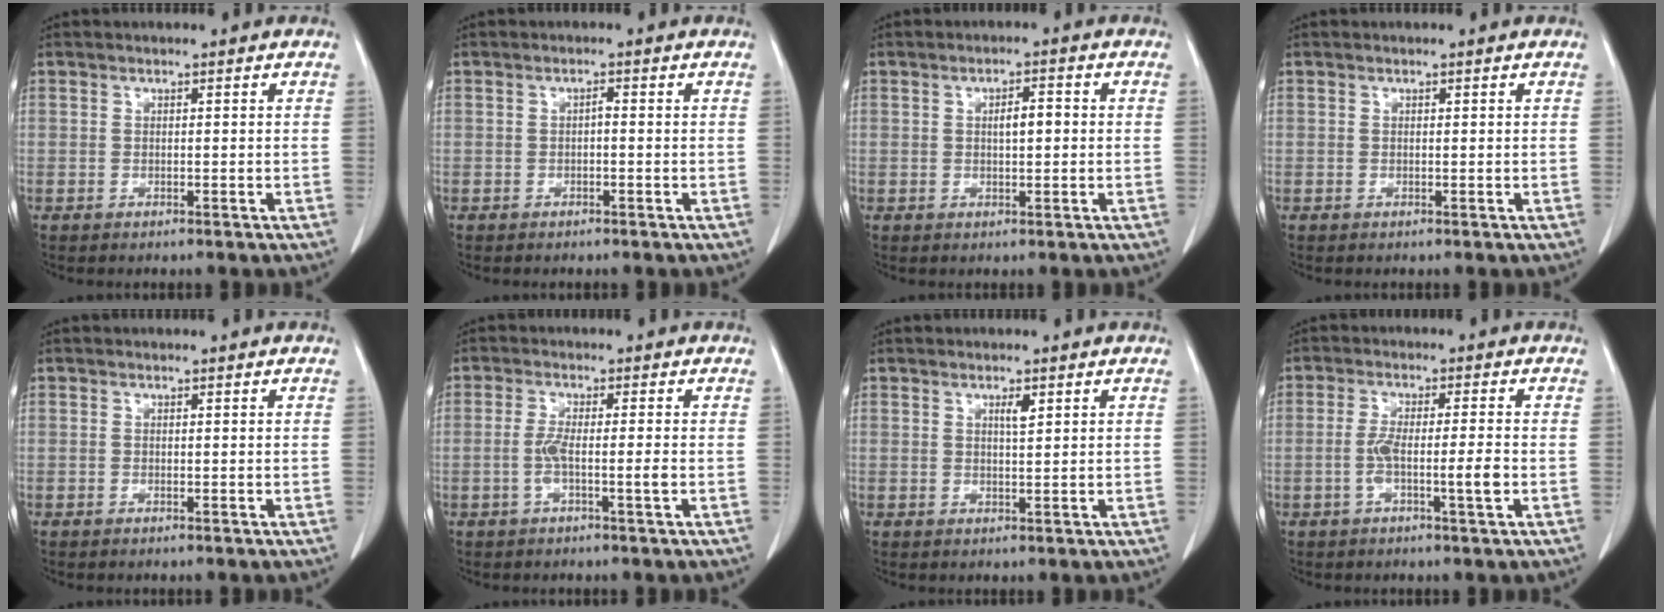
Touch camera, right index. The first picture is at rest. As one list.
[{"total": 0.8, "force": [-0.2, 0.2, 0.7], "torque": [-0.015, 0.003, -0.003]}, {"total": 3.0, "force": [0.3, 0.9, 2.9], "torque": [-0.049, 0.005, 0.004]}, {"total": 0.0}, {"total": 0.0}, {"total": 3.6, "force": [-1.0, -0.2, 3.4], "torque": [-0.071, -0.001, -0.019]}, {"total": 1.7, "force": [0.8, 0.2, 1.4], "torque": [-0.027, -0.003, 0.014]}, {"total": 5.5, "force": [-1.6, 0.0, 5.2], "torque": [-0.105, -0.001, -0.026]}]